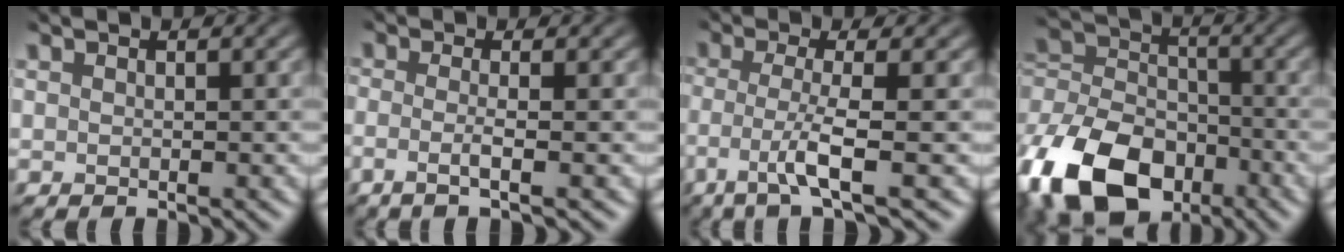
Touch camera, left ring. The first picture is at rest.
{"total": 2.4, "force": [-1.2, 0.4, 2.0], "torque": [-0.034, -0.003, -0.042]}
{"total": 4.3, "force": [-2.0, 0.6, 3.8], "torque": [-0.064, -0.017, -0.043]}
{"total": 14.5, "force": [-9.8, 8.5, 6.5], "torque": [-0.135, -0.035, -0.182]}